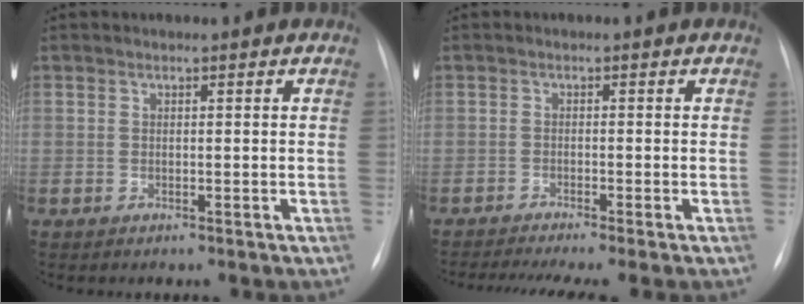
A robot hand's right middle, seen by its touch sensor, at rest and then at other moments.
{"total": 7.3, "force": [-5.7, -0.1, 4.5], "torque": [-0.062, -0.013, -0.089]}